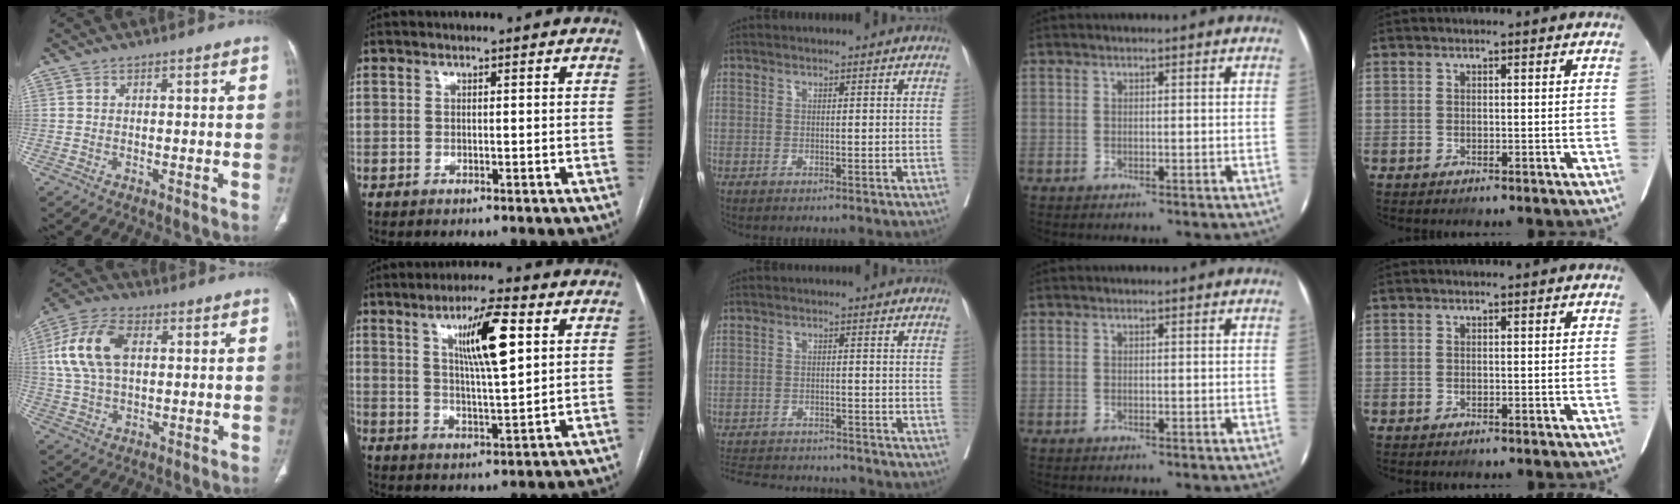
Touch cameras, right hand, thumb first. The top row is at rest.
{"thumb": {"total": 12.9, "force": [2.8, 7.6, 10.0], "torque": [-0.203, 0.015, 0.051]}, "index": {"total": 10.1, "force": [3.8, 1.0, 9.3], "torque": [-0.159, 0.004, 0.063]}, "middle": {"total": 13.8, "force": [-13.0, 2.7, 4.0], "torque": [-0.089, -0.001, -0.180]}}